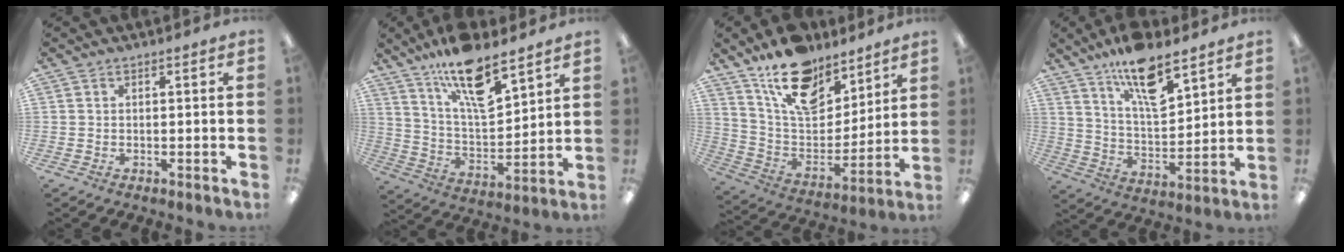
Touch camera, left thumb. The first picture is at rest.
{"total": 16.4, "force": [11.8, 5.7, 9.8], "torque": [-0.163, -0.068, 0.200]}
{"total": 17.4, "force": [12.7, 8.9, 7.8], "torque": [-0.137, -0.081, 0.230]}
{"total": 14.4, "force": [10.4, 5.1, 8.5], "torque": [-0.142, -0.055, 0.180]}